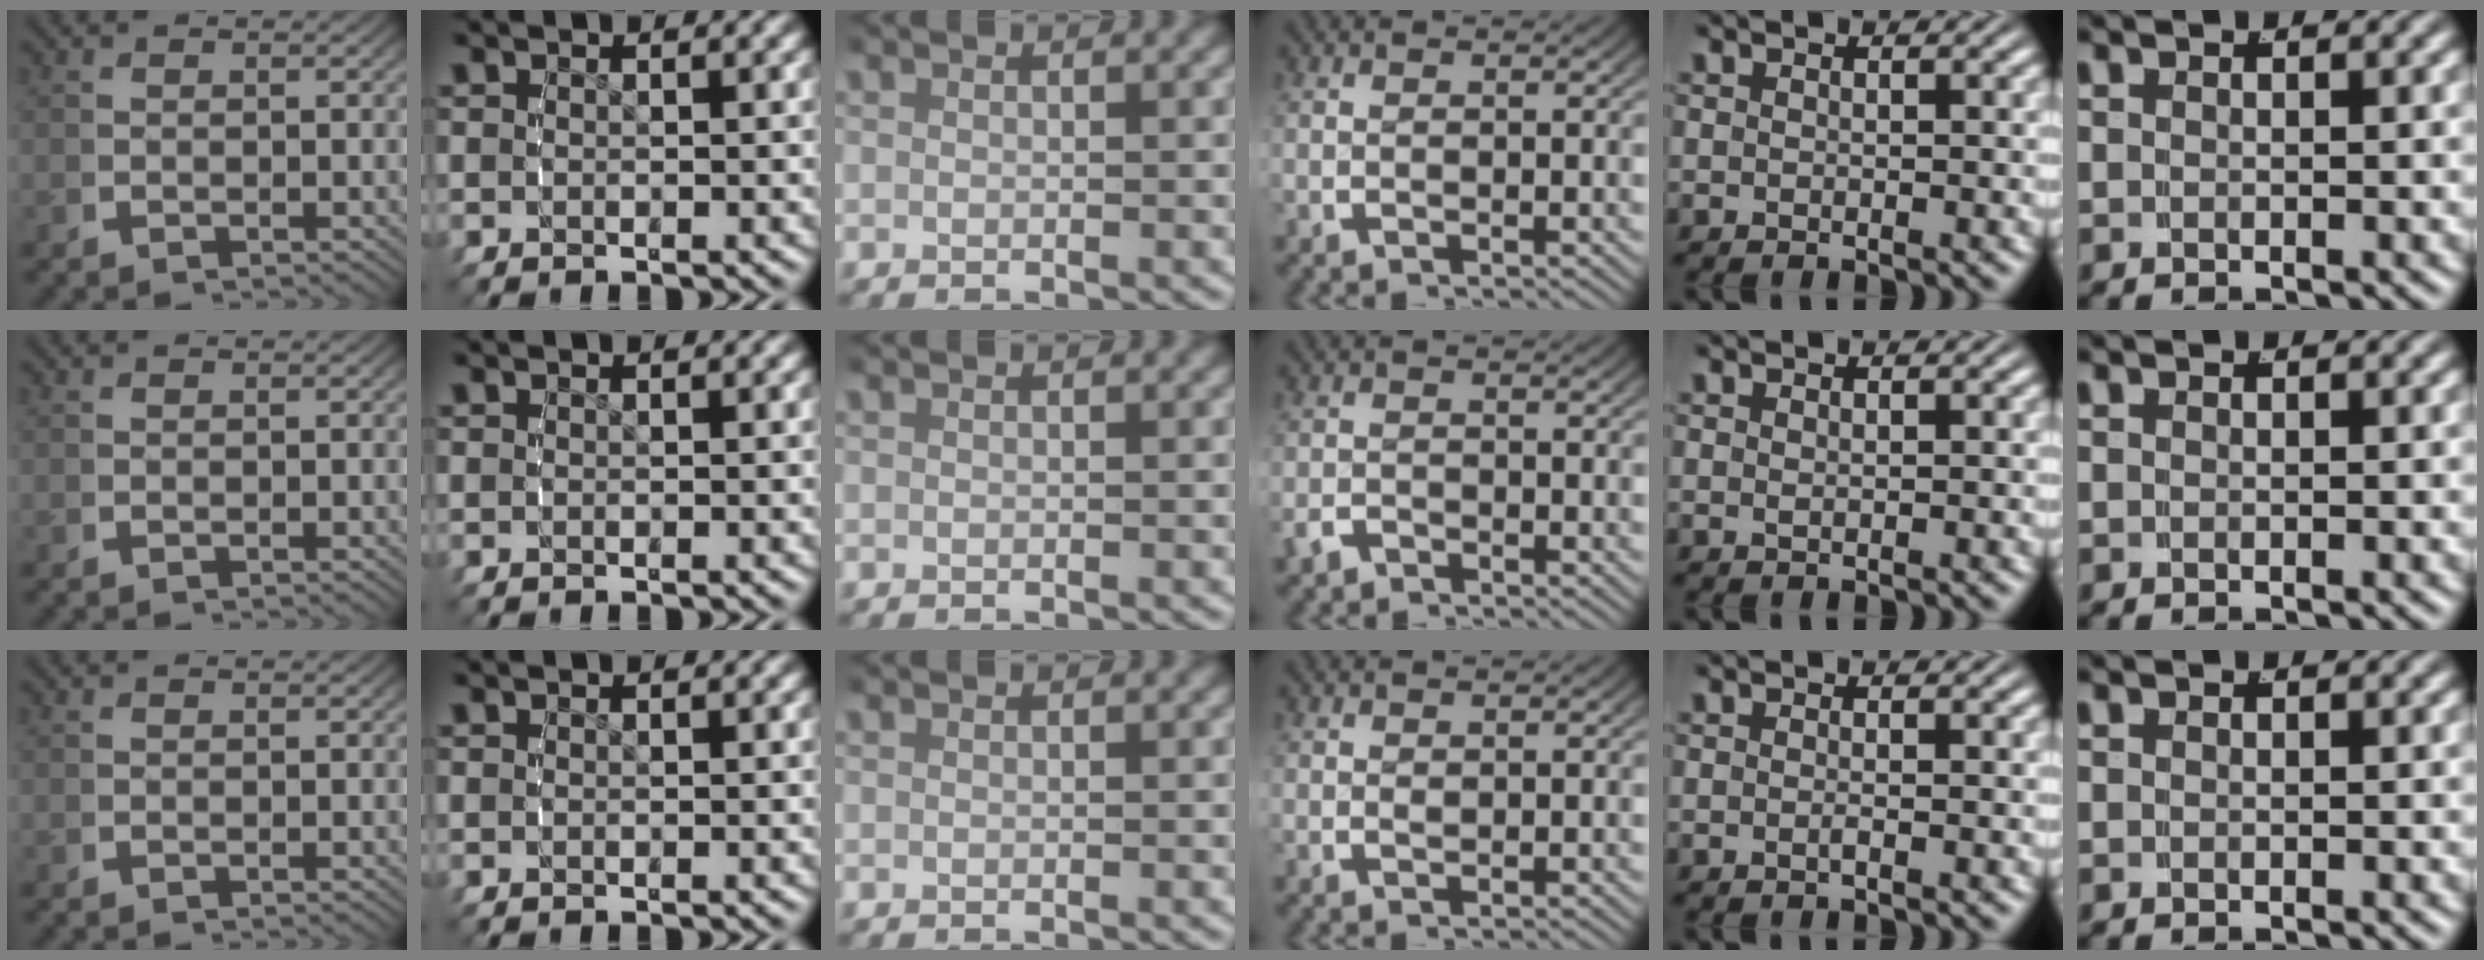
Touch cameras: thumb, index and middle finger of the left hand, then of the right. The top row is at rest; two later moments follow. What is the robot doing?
{"motion": "grasp_and_lifting", "object": "small bumper sticker"}